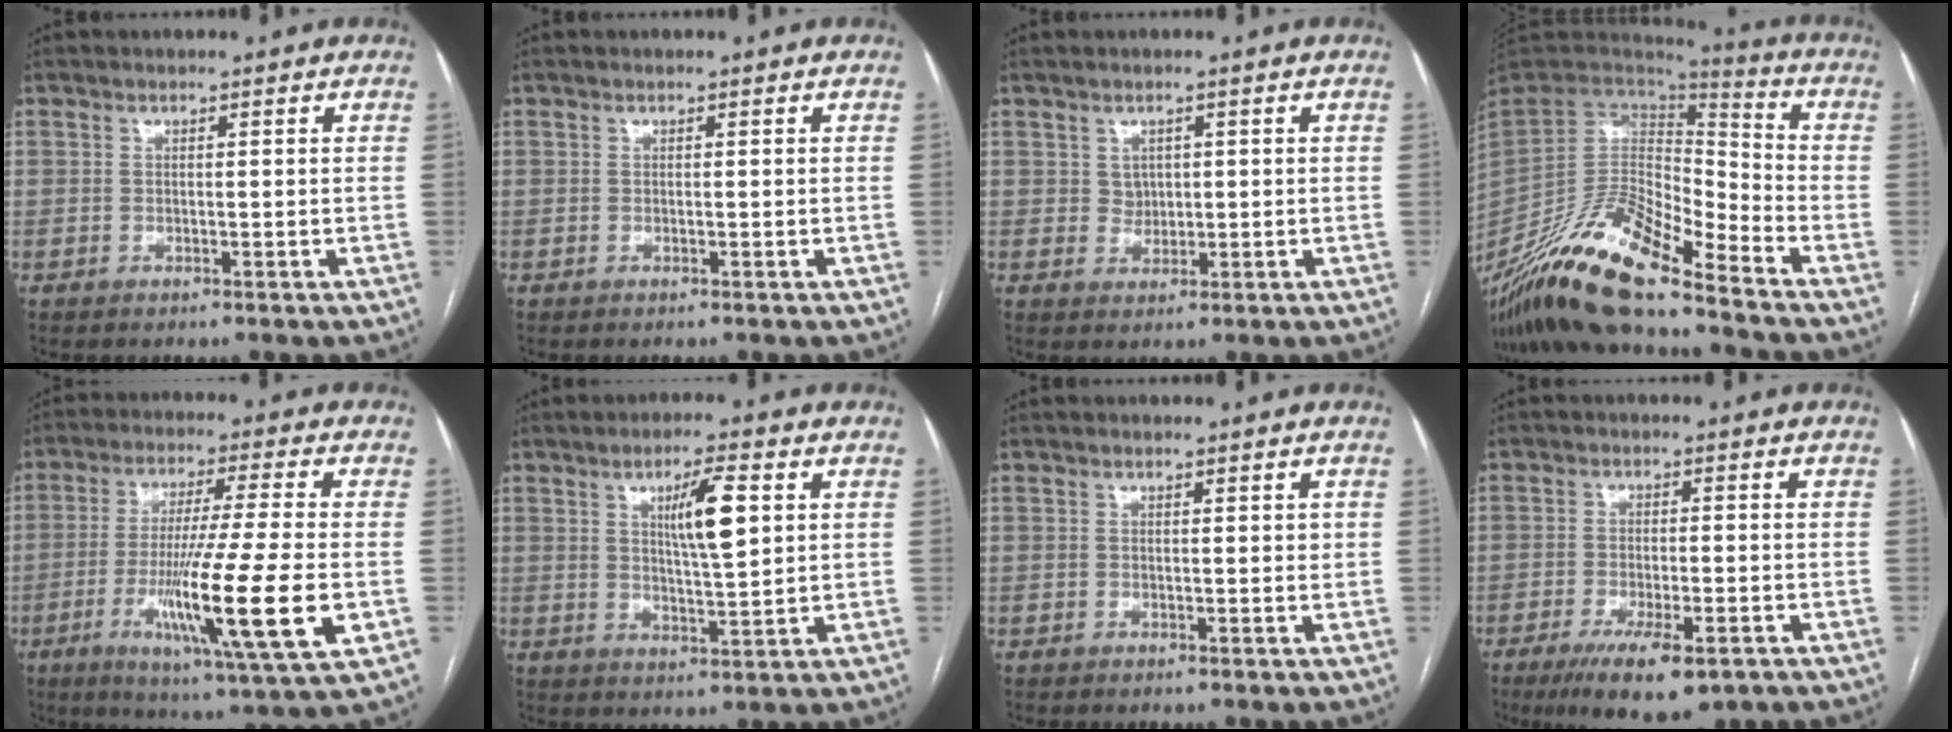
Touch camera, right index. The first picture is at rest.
{"total": 0.0}
{"total": 2.1, "force": [0.6, 1.8, 0.9], "torque": [-0.013, -0.003, 0.011]}
{"total": 20.5, "force": [-15.3, 3.6, 13.2], "torque": [-0.278, -0.017, -0.288]}
{"total": 17.7, "force": [-4.5, -0.3, 17.2], "torque": [-0.296, -0.033, -0.078]}
{"total": 7.6, "force": [2.3, 0.9, 7.2], "torque": [-0.123, 0.001, 0.041]}
{"total": 0.7, "force": [0.3, 0.4, 0.6], "torque": [-0.007, 0.001, 0.004]}
{"total": 10.1, "force": [-6.2, 2.5, 7.6], "torque": [-0.126, -0.021, -0.093]}